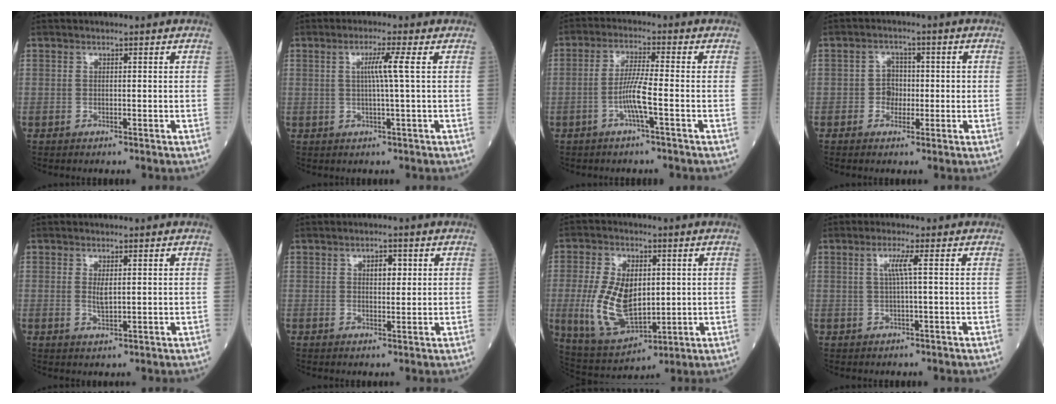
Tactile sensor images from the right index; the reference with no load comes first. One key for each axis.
{"total": 3.9, "fx": 0.8, "fy": -1.1, "fz": 3.6, "tx": -0.066, "ty": 0.000, "tz": 0.013}
{"total": 5.2, "fx": -1.7, "fy": -0.4, "fz": 4.9, "tx": -0.102, "ty": 0.001, "tz": -0.036}
{"total": 3.1, "fx": -0.5, "fy": 2.6, "fz": 1.5, "tx": -0.016, "ty": 0.009, "tz": -0.011}
{"total": 2.1, "fx": 0.4, "fy": 0.5, "fz": 2.0, "tx": -0.038, "ty": -0.005, "tz": 0.011}
{"total": 2.7, "fx": 1.0, "fy": 1.3, "fz": 2.2, "tx": -0.029, "ty": 0.002, "tz": 0.015}
{"total": 13.1, "fx": 0.0, "fy": 6.8, "fz": 11.2, "tx": -0.231, "ty": 0.001, "tz": 0.017}
{"total": 2.8, "fx": 0.6, "fy": -0.6, "fz": 2.7, "tx": -0.052, "ty": 0.003, "tz": 0.012}